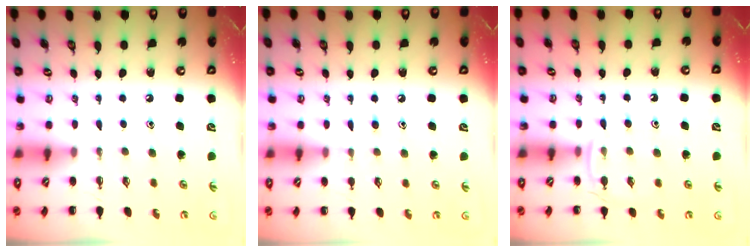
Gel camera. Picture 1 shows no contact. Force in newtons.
{"total": 7.6, "press": 7.4, "slide": 1.8}
{"total": 7.1, "press": 6.8, "slide": 2.0}